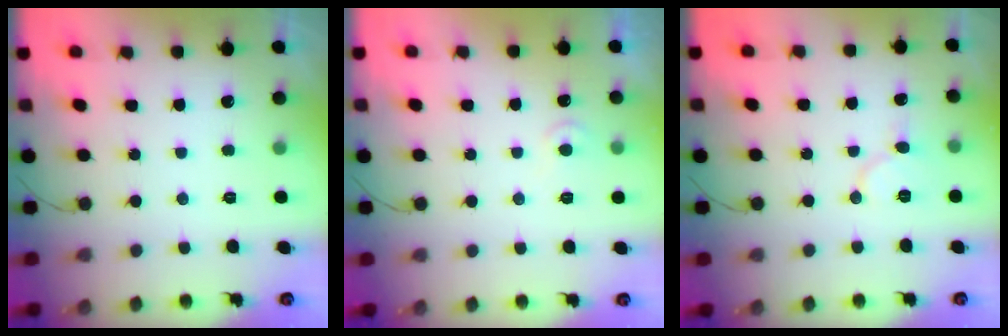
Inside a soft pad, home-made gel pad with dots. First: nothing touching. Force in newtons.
{"total": 4.1, "press": 4.1, "slide": 0.5}
{"total": 7.0, "press": 7.0, "slide": 0.8}